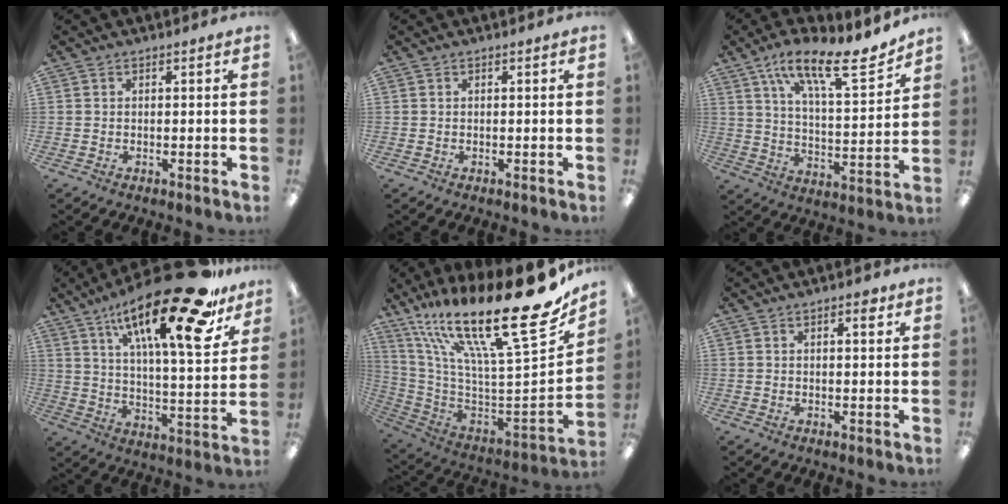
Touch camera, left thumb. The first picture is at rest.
{"total": 0.0}
{"total": 17.8, "force": [12.8, 5.4, 11.1], "torque": [-0.174, -0.073, 0.208]}
{"total": 26.5, "force": [16.7, 7.0, 19.3], "torque": [-0.309, -0.101, 0.267]}
{"total": 28.3, "force": [18.2, 6.1, 20.8], "torque": [-0.318, -0.164, 0.312]}
{"total": 2.5, "force": [1.5, 0.8, 1.9], "torque": [-0.017, -0.007, 0.019]}